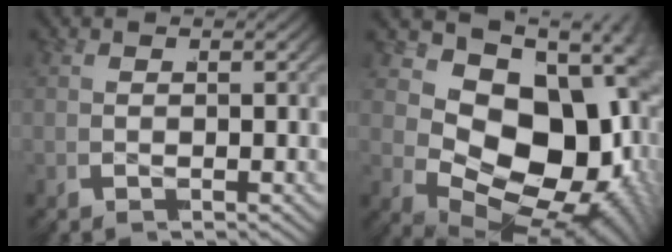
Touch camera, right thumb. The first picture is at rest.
{"total": 20.4, "force": [-2.3, 13.6, 15.0], "torque": [-0.281, -0.061, -0.006]}